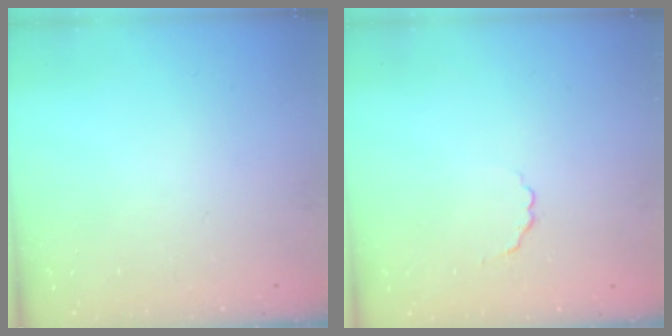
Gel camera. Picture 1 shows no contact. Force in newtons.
{"total": 1.8, "press": 1.5, "slide": 1.0}